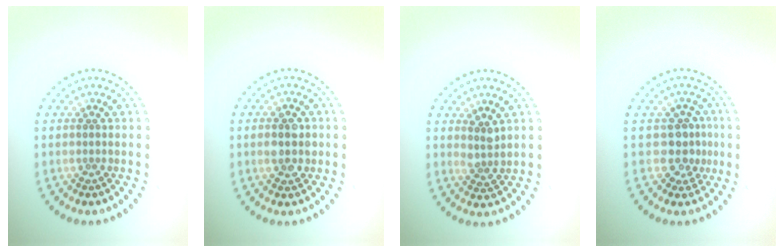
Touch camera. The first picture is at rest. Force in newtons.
{"total": 2.8, "press": 2.8, "slide": 0.2}
{"total": 1.8, "press": 1.3, "slide": 1.2}
{"total": 2.4, "press": 2.0, "slide": 1.5}